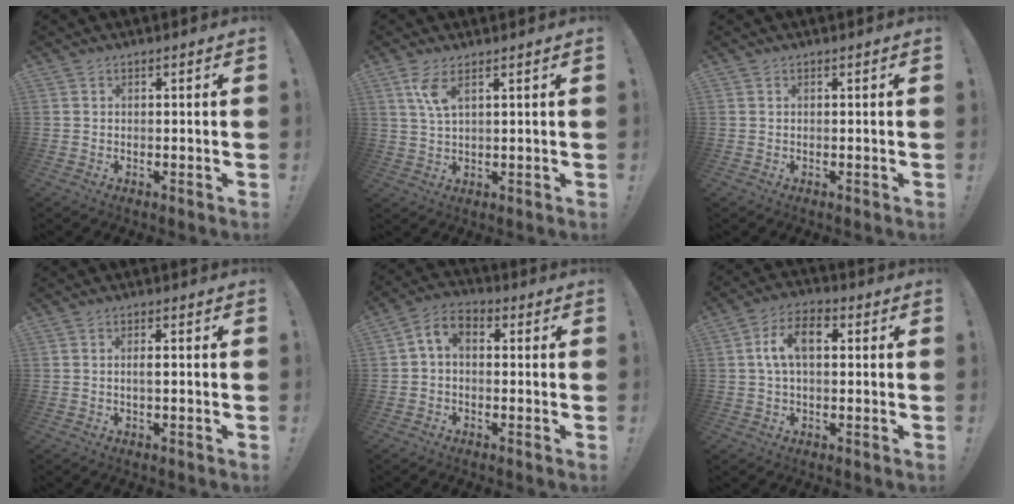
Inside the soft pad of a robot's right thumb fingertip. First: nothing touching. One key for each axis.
{"total": 5.4, "fx": 2.8, "fy": 1.6, "fz": 4.3, "tx": -0.082, "ty": -0.007, "tz": 0.048}
{"total": 0.0}
{"total": 1.9, "fx": -0.3, "fy": 0.3, "fz": 1.9, "tx": -0.034, "ty": 0.001, "tz": -0.007}
{"total": 5.2, "fx": 0.1, "fy": 3.4, "fz": 4.0, "tx": -0.081, "ty": 0.007, "tz": 0.003}
{"total": 9.2, "fx": 1.4, "fy": 5.1, "fz": 7.5, "tx": -0.140, "ty": 0.016, "tz": 0.026}